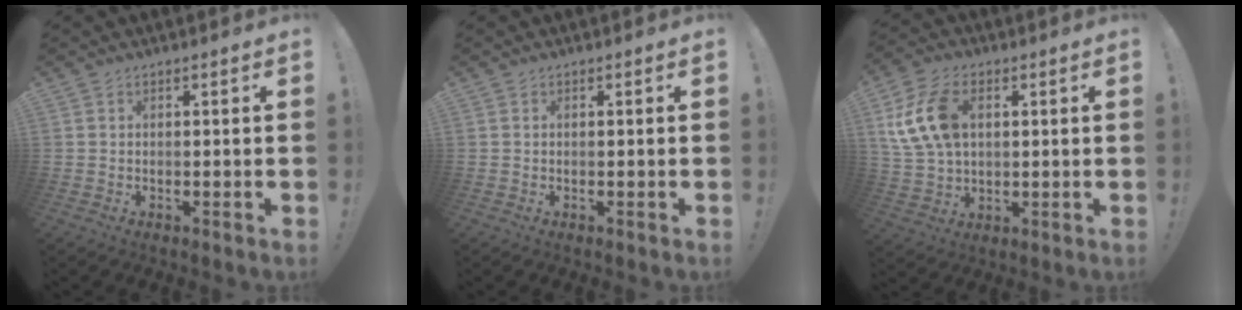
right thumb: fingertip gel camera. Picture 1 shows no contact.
{"total": 0.0}
{"total": 15.7, "force": [4.1, 11.1, 10.2], "torque": [-0.189, -0.003, 0.081]}